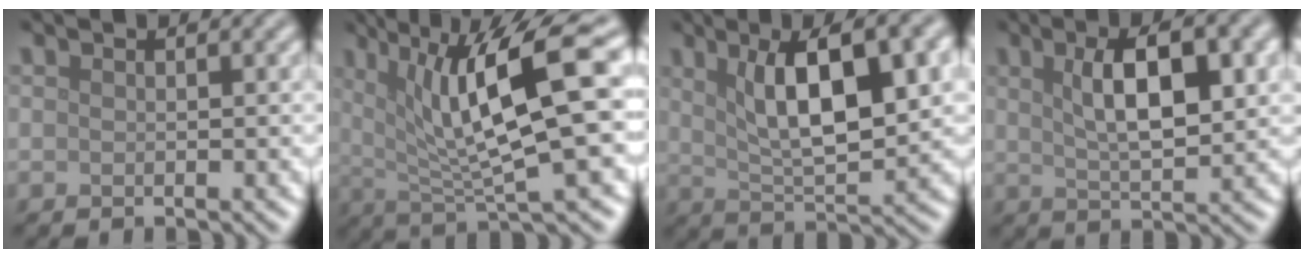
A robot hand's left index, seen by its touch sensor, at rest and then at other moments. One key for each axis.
{"total": 11.0, "fx": 3.2, "fy": 2.8, "fz": 10.1, "tx": -0.160, "ty": 0.003, "tz": 0.058}
{"total": 10.4, "fx": 3.3, "fy": 3.5, "fz": 9.2, "tx": -0.145, "ty": 0.008, "tz": 0.055}
{"total": 7.9, "fx": 2.2, "fy": 2.8, "fz": 7.1, "tx": -0.113, "ty": 0.009, "tz": 0.036}